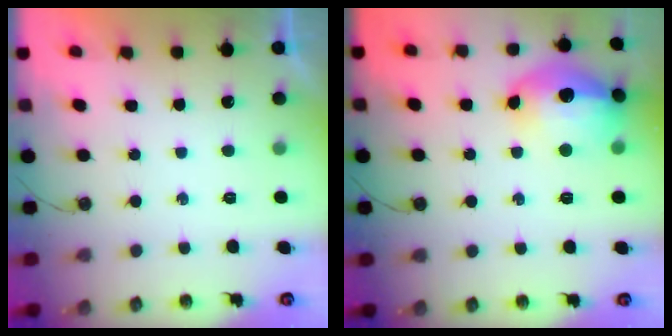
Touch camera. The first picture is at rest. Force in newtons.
{"total": 18.8, "press": 18.8, "slide": 1.1}